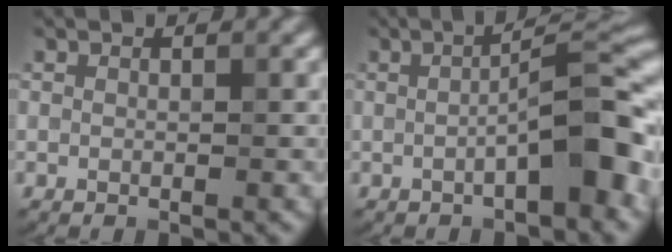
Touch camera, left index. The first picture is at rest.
{"total": 6.9, "force": [-1.3, 1.4, 6.6], "torque": [-0.088, 0.018, -0.024]}